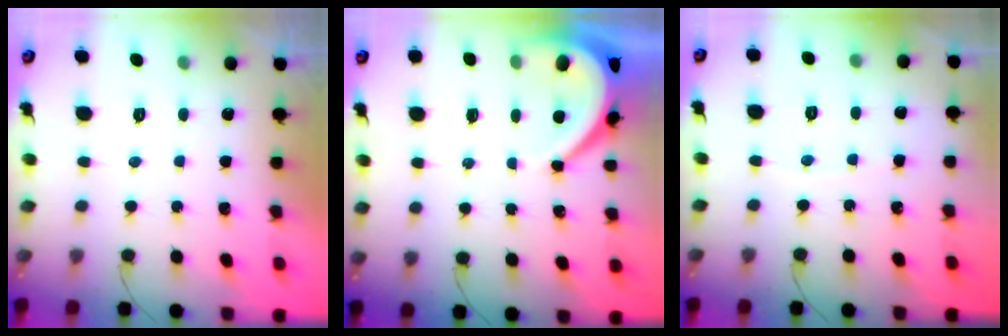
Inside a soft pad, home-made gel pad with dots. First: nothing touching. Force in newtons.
{"total": 6.0, "press": 6.0, "slide": 0.7}
{"total": 1.5, "press": 1.5, "slide": 0.2}